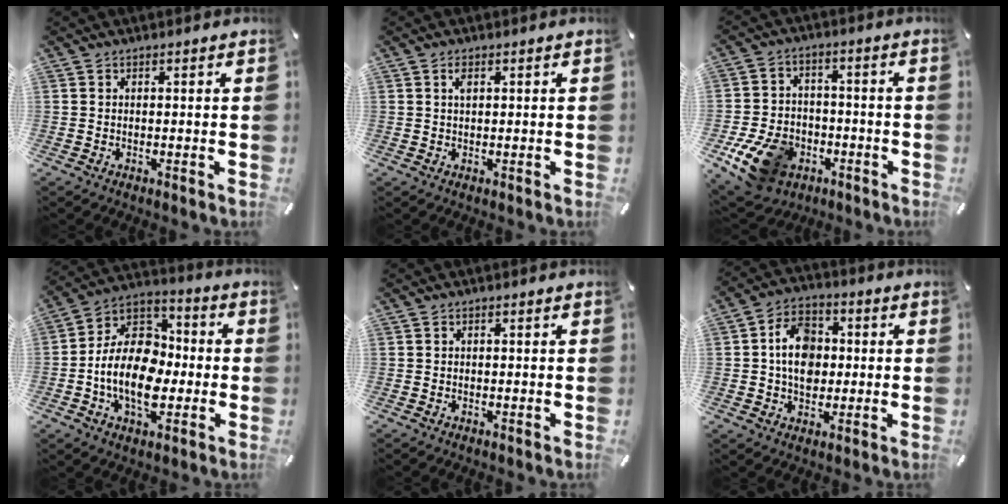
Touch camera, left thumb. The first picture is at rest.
{"total": 1.5, "force": [0.5, 0.6, 1.2], "torque": [-0.026, 0.004, 0.009]}
{"total": 13.6, "force": [-6.1, 10.0, 7.0], "torque": [-0.140, 0.040, -0.101]}
{"total": 16.4, "force": [-3.9, 11.5, 11.1], "torque": [-0.226, 0.017, -0.074]}
{"total": 0.0}
{"total": 10.1, "force": [0.2, 7.9, 6.3], "torque": [-0.106, 0.014, 0.006]}